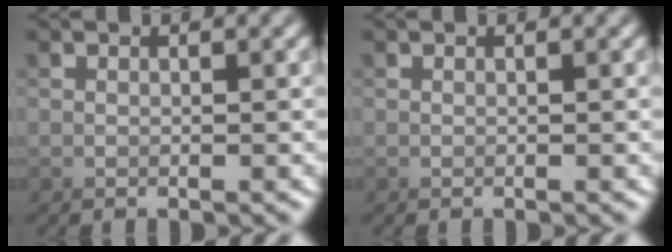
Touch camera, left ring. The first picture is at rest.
{"total": 0.0}